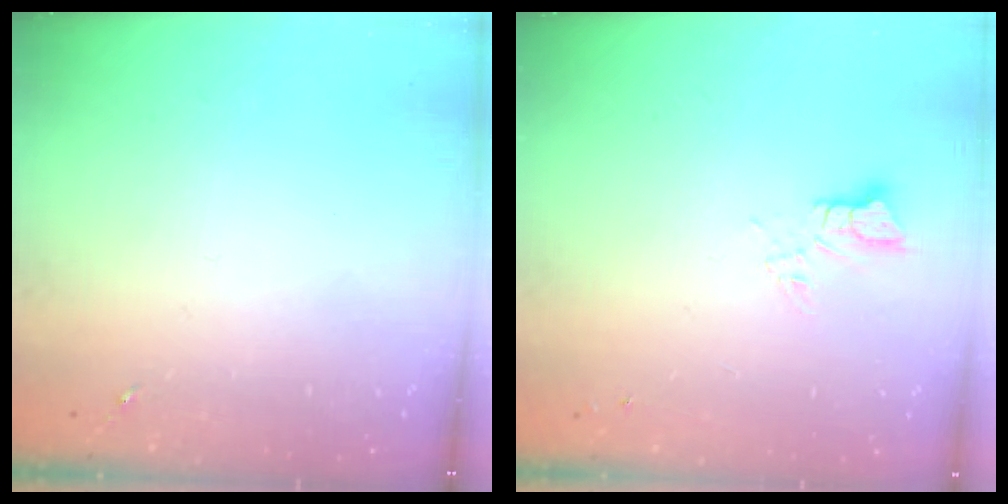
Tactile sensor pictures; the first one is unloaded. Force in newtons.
{"total": 3.4, "press": 3.4, "slide": 0.2}